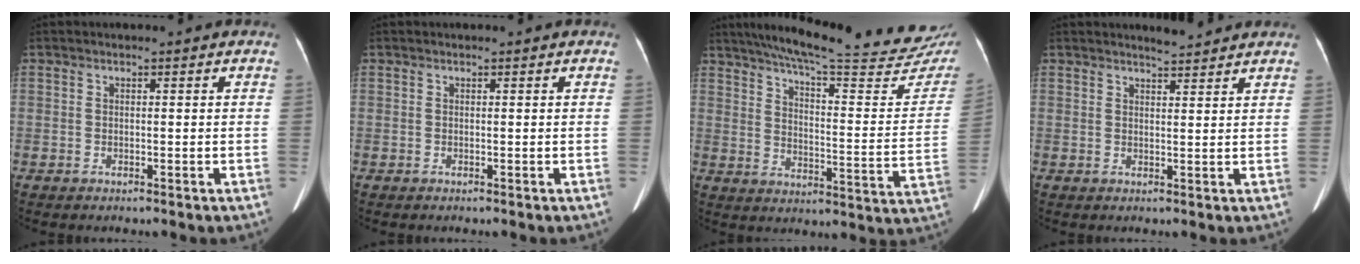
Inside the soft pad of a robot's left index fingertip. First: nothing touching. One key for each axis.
{"total": 0.0}
{"total": 28.8, "fx": 25.2, "fy": 3.0, "fz": 13.6, "tx": -0.204, "ty": -0.066, "tz": 0.312}
{"total": 3.1, "fx": 3.0, "fy": 0.1, "fz": 0.8, "tx": -0.017, "ty": 0.004, "tz": 0.045}